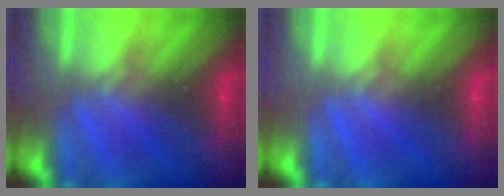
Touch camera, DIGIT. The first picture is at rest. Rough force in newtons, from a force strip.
{"total": 0.0}